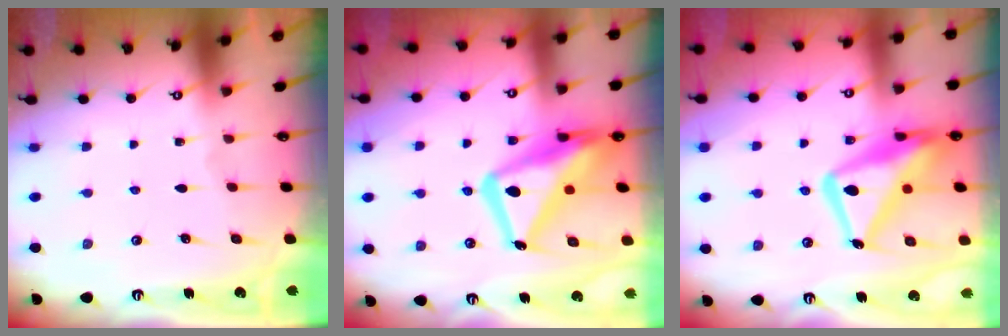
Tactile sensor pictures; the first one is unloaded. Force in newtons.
{"total": 19.8, "press": 19.7, "slide": 1.7}
{"total": 18.7, "press": 18.6, "slide": 1.7}